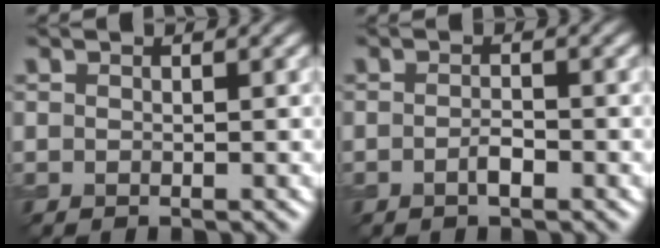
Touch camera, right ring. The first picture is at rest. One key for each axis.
{"total": 1.3, "fx": -0.6, "fy": 0.3, "fz": 1.1, "tx": -0.022, "ty": 0.001, "tz": -0.012}